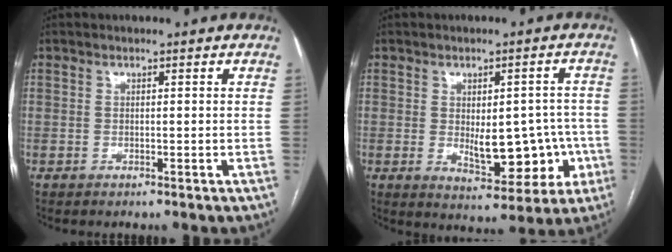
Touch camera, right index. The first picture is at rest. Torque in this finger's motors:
{"motor_torque": [0.23, -0.12, 0.48, 0.04]}